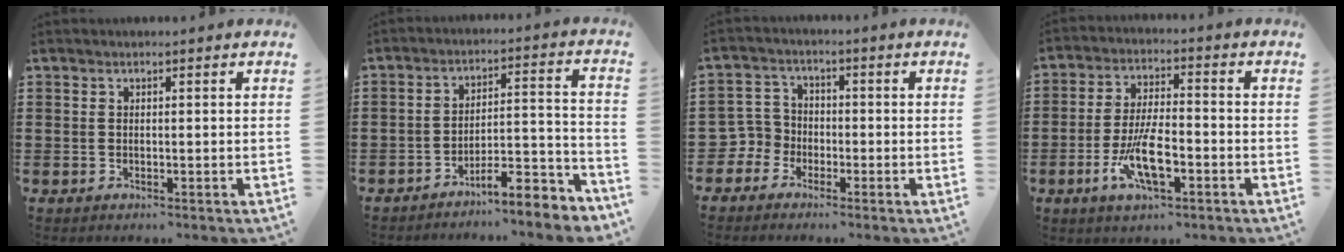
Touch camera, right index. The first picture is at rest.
{"total": 6.9, "force": [-6.2, 0.5, 3.0], "torque": [-0.043, 0.000, -0.117]}
{"total": 4.0, "force": [-2.4, 3.2, 0.3], "torque": [-0.044, -0.002, -0.058]}
{"total": 8.8, "force": [-3.2, 3.1, 7.7], "torque": [-0.161, -0.011, -0.059]}